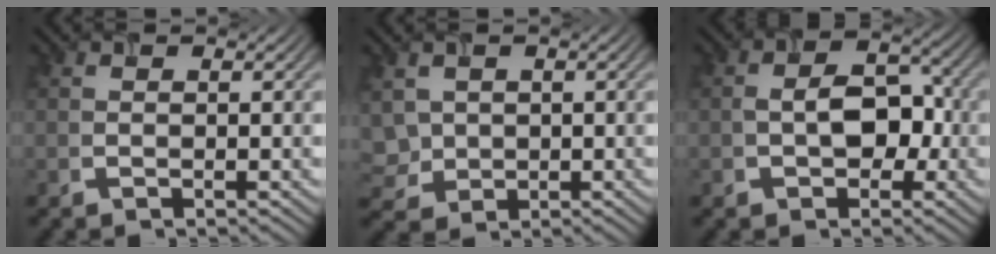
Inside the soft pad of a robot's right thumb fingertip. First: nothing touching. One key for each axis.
{"total": 3.5, "fx": 0.4, "fy": 3.2, "fz": 1.4, "tx": -0.049, "ty": -0.007, "tz": 0.011}
{"total": 5.6, "fx": -0.9, "fy": 3.8, "fz": 4.1, "tx": -0.054, "ty": -0.002, "tz": -0.016}